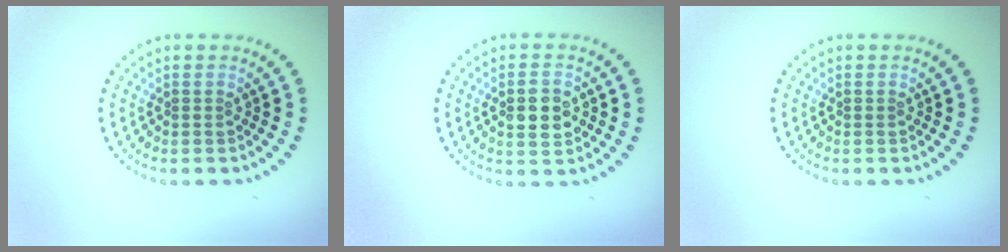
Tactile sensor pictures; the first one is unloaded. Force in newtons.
{"total": 3.6, "press": 3.5, "slide": 0.2}
{"total": 0.0}